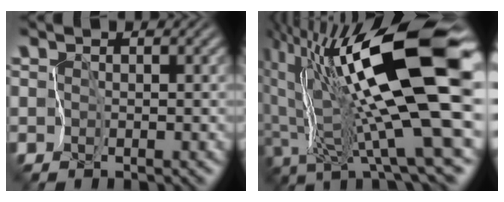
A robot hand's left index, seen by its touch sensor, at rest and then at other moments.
{"total": 16.1, "force": [4.0, 3.3, 15.3], "torque": [-0.297, -0.001, 0.078]}